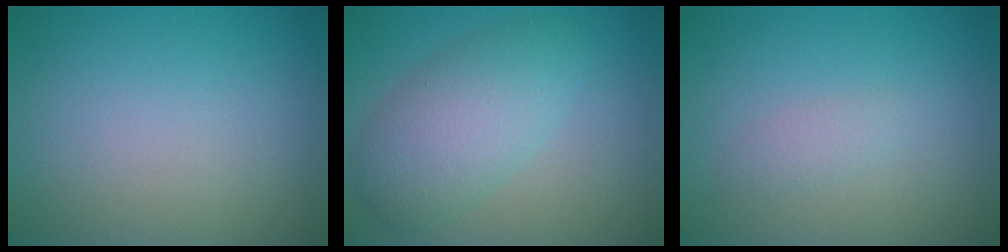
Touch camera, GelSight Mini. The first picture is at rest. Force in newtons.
{"total": 5.4, "press": 5.4, "slide": 0.0}
{"total": 1.1, "press": 1.1, "slide": 0.0}